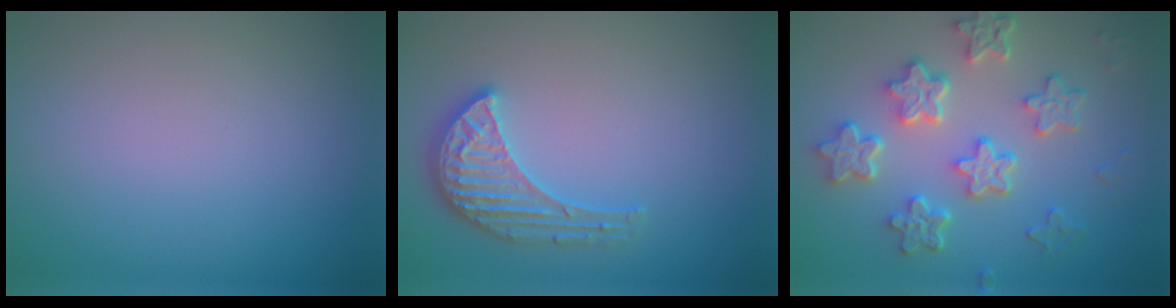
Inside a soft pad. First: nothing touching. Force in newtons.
{"total": 3.4, "press": 3.4, "slide": 0.6}
{"total": 5.9, "press": 5.0, "slide": 3.2}